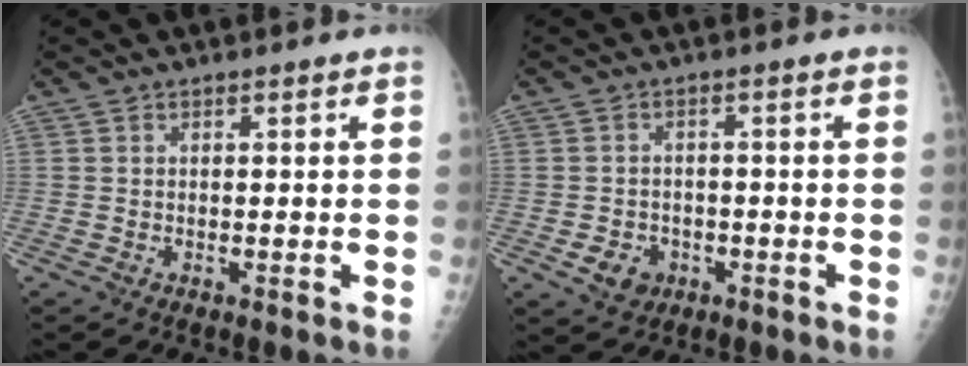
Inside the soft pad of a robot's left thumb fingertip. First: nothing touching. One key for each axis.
{"total": 4.6, "fx": -1.8, "fy": 3.8, "fz": 1.8, "tx": -0.015, "ty": 0.007, "tz": -0.022}